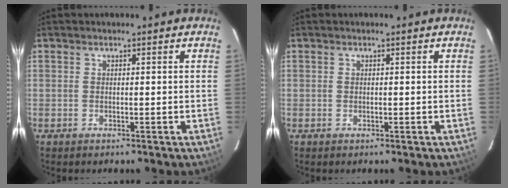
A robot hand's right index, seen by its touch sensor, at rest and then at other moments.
{"total": 0.0}